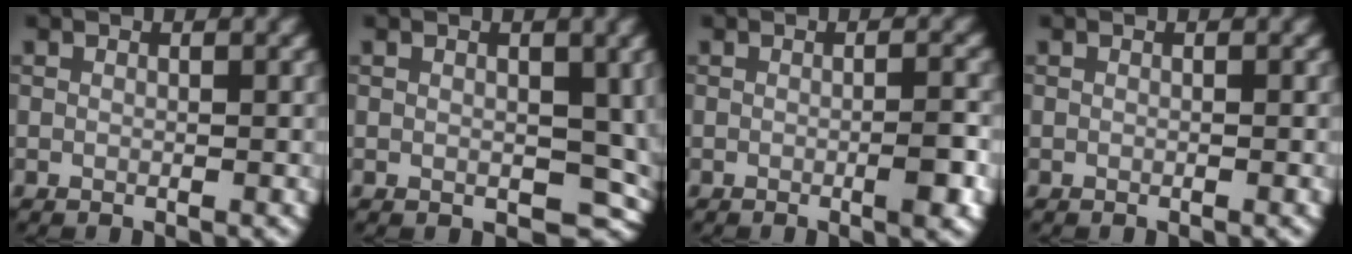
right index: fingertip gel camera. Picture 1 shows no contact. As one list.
[{"total": 4.8, "force": [0.1, 3.2, 3.6], "torque": [-0.052, -0.016, 0.006]}, {"total": 2.5, "force": [-0.6, 0.4, 2.4], "torque": [-0.033, 0.002, -0.012]}, {"total": 0.0}]